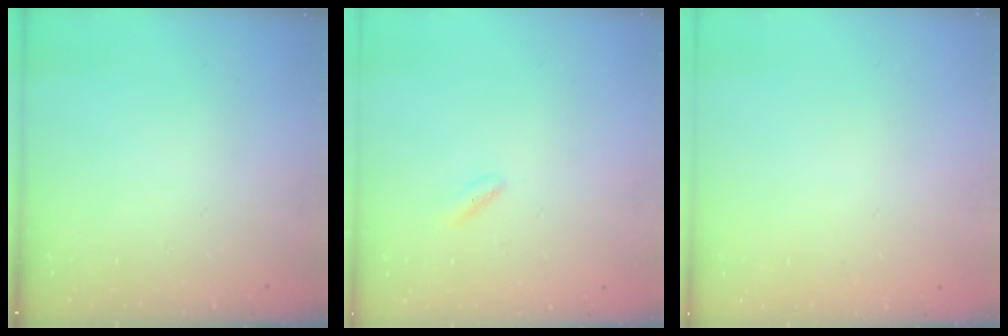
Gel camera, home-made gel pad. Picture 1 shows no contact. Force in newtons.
{"total": 1.4, "press": 1.3, "slide": 0.6}
{"total": 2.2, "press": 2.2, "slide": 0.1}